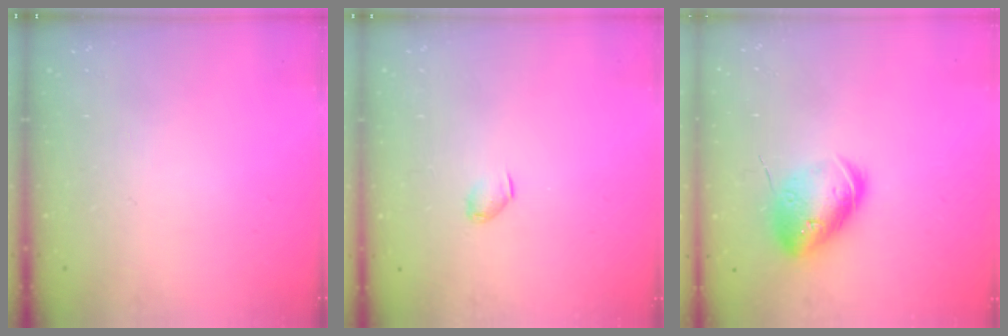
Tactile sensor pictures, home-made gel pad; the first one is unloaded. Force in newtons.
{"total": 3.2, "press": 3.1, "slide": 0.6}
{"total": 16.0, "press": 15.9, "slide": 2.1}